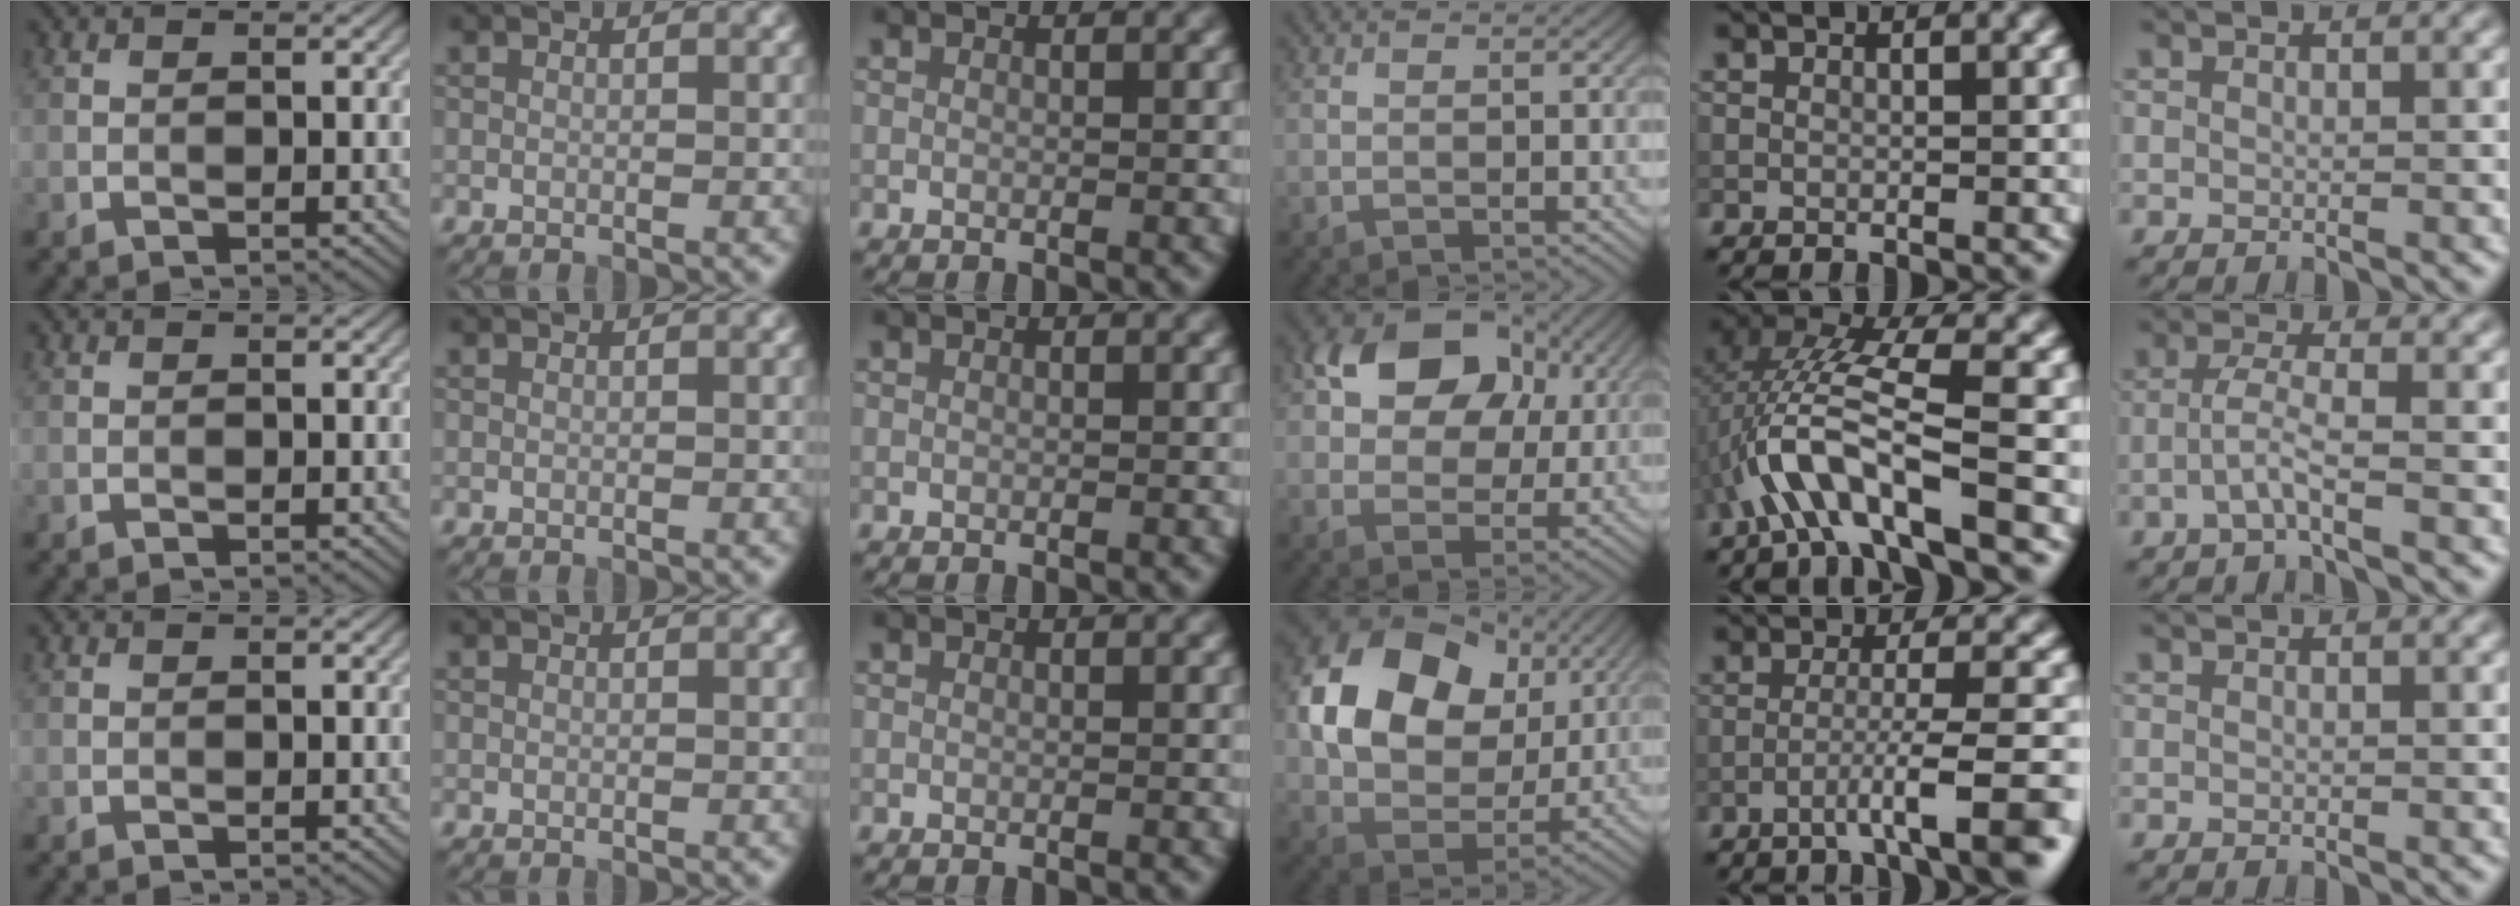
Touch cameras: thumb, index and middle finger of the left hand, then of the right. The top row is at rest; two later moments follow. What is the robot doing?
{"motion": "lift_and_place", "object": "calculator"}